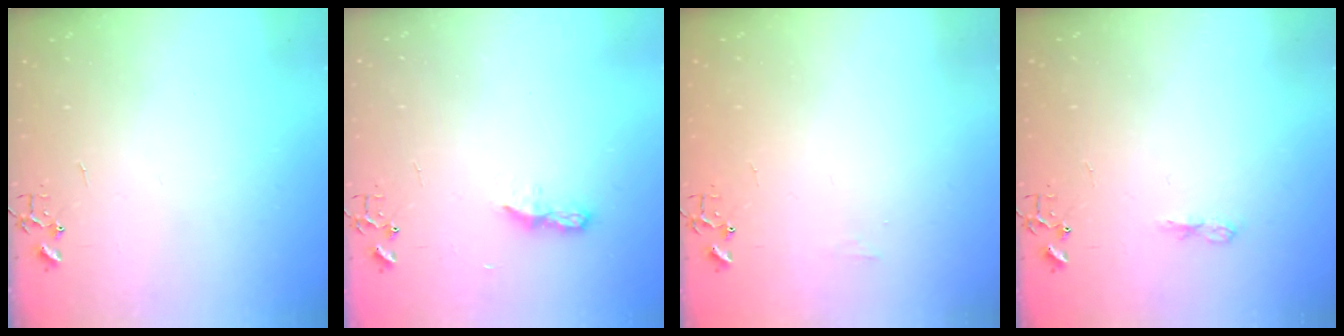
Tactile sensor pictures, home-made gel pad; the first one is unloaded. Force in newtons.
{"total": 5.9, "press": 5.8, "slide": 0.7}
{"total": 5.1, "press": 5.1, "slide": 0.7}
{"total": 6.2, "press": 6.2, "slide": 0.8}